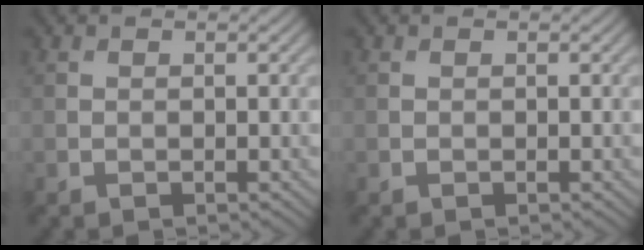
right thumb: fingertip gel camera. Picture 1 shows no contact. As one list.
[{"total": 0.0}]